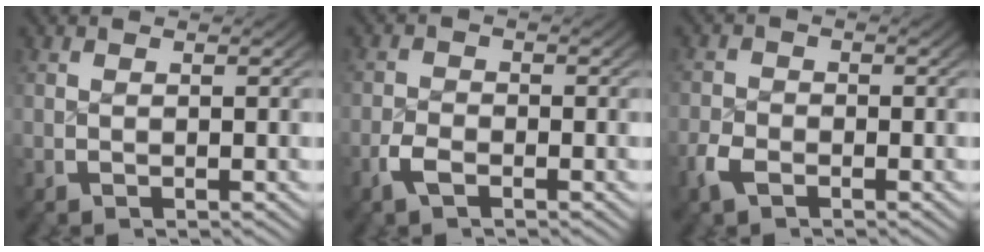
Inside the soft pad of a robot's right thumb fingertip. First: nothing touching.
{"total": 2.0, "force": [-1.6, 1.1, 0.6], "torque": [-0.025, -0.002, -0.032]}
{"total": 2.1, "force": [-1.6, 1.3, 0.3], "torque": [-0.017, -0.003, -0.033]}